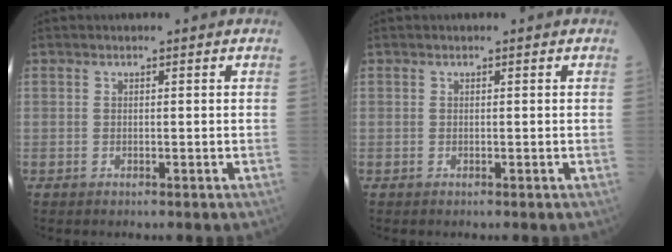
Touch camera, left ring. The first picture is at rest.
{"total": 0.0}